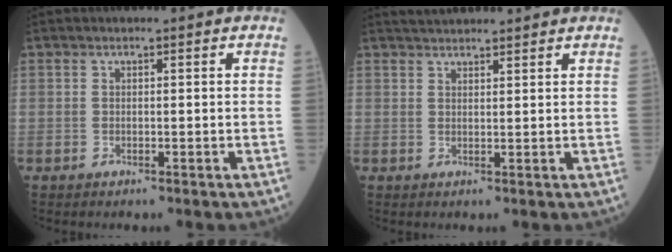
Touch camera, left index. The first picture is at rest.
{"total": 4.8, "force": [4.6, 0.5, 1.4], "torque": [-0.023, 0.036, 0.072]}